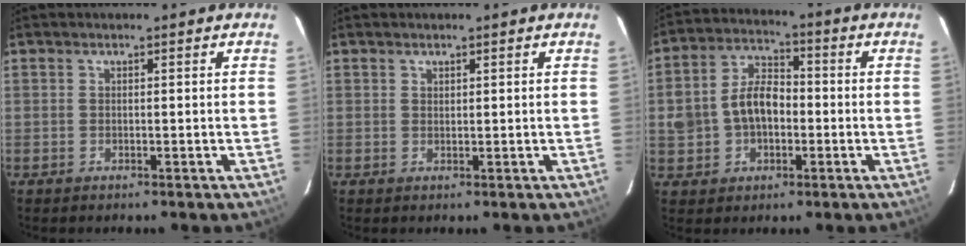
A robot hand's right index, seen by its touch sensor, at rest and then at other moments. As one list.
[{"total": 0.6, "force": [0.5, 0.4, 0.1], "torque": [-0.001, 0.002, 0.010]}, {"total": 10.5, "force": [-1.2, 7.5, 7.2], "torque": [-0.150, 0.023, -0.014]}]